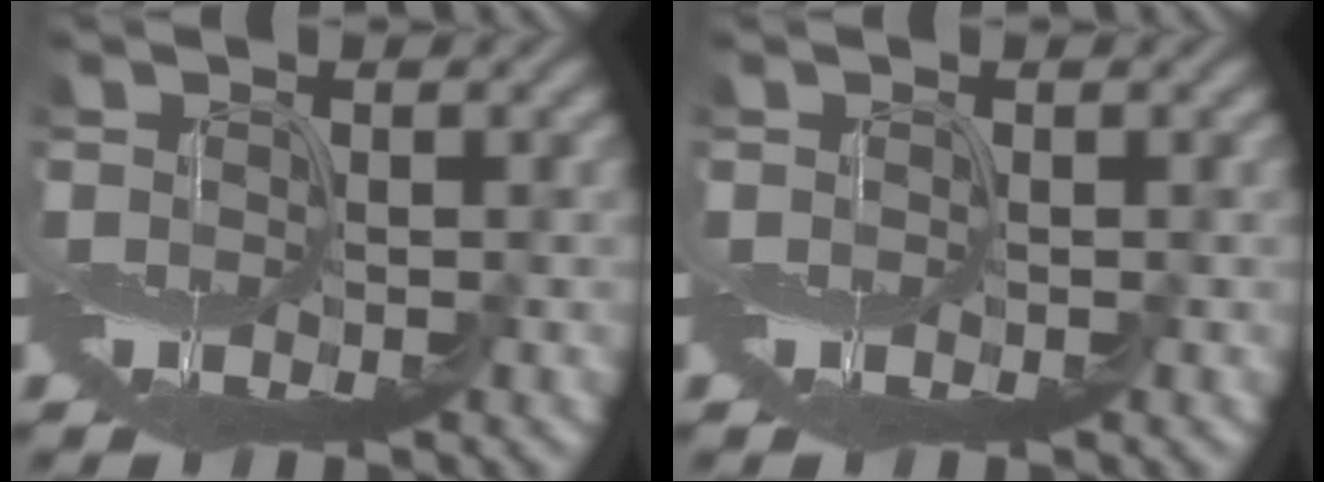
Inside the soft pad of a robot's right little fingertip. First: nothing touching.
{"total": 0.0}